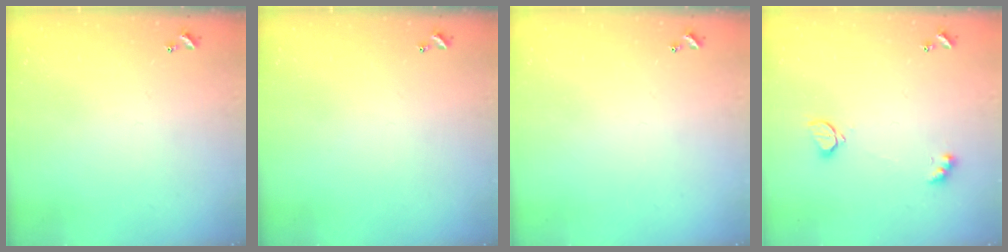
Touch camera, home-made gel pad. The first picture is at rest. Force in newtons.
{"total": 0.0}
{"total": 0.0}
{"total": 2.1, "press": 2.1, "slide": 0.5}